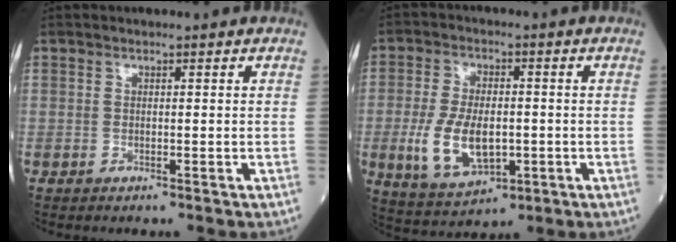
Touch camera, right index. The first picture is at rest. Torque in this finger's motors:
{"motor_torque": [0.79, -0.54, 0.76, 0.21]}